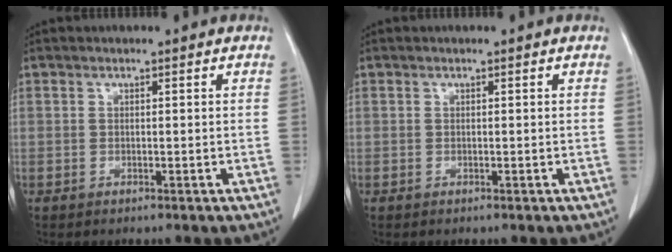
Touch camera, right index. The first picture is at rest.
{"total": 0.0}